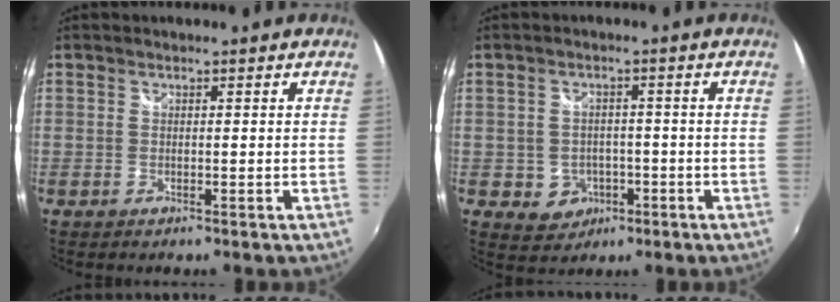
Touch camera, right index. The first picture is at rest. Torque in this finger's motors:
{"motor_torque": [0.34, -0.34, 0.10, 0.00]}